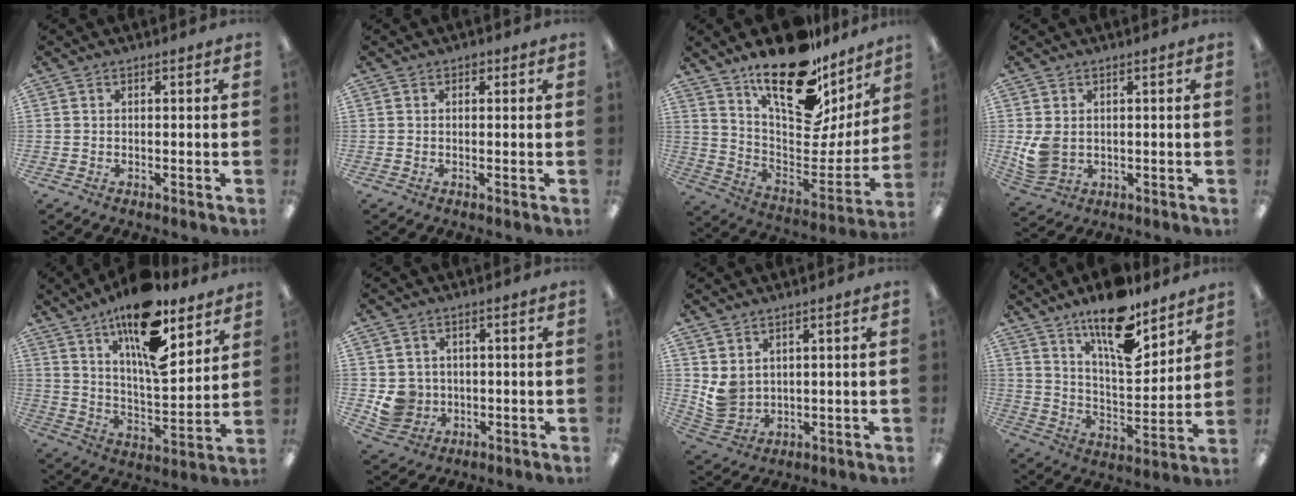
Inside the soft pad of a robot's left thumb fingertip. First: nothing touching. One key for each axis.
{"total": 1.0, "fx": 0.6, "fy": 0.7, "fz": 0.5, "tx": -0.003, "ty": 0.000, "tz": 0.008}
{"total": 24.0, "fx": 17.5, "fy": 9.7, "fz": 13.3, "tx": -0.191, "ty": -0.126, "tz": 0.301}
{"total": 5.6, "fx": 0.8, "fy": 4.2, "fz": 3.5, "tx": -0.077, "ty": -0.002, "tz": 0.017}
{"total": 19.0, "fx": 12.3, "fy": 6.5, "fz": 12.8, "tx": -0.208, "ty": -0.077, "tz": 0.203}
{"total": 5.7, "fx": 0.1, "fy": 5.6, "fz": 1.2, "tx": -0.025, "ty": 0.005, "tz": 0.009}
{"total": 4.6, "fx": 2.7, "fy": 3.3, "fz": 1.6, "tx": -0.041, "ty": -0.012, "tz": 0.055}
{"total": 16.4, "fx": 11.5, "fy": 5.8, "fz": 10.1, "tx": -0.158, "ty": -0.073, "tz": 0.193}